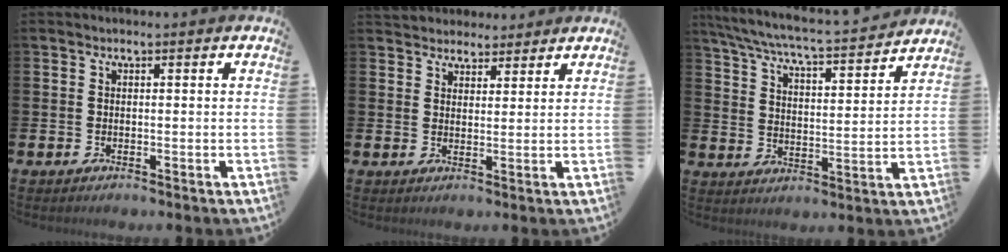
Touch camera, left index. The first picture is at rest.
{"total": 3.8, "force": [3.5, 1.4, -0.4], "torque": [-0.005, -0.012, 0.064]}
{"total": 6.5, "force": [6.1, 0.2, 2.1], "torque": [-0.074, -0.051, 0.101]}